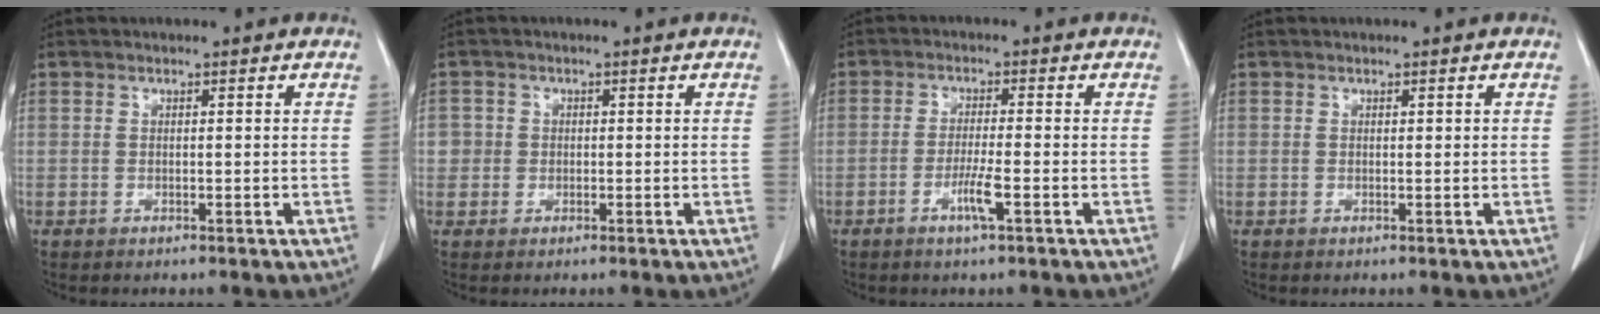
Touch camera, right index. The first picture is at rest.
{"total": 2.1, "force": [0.1, 2.1, 0.0], "torque": [0.018, 0.009, 0.000]}
{"total": 3.6, "force": [-1.6, -0.2, 3.3], "torque": [-0.062, -0.005, -0.030]}
{"total": 0.0}